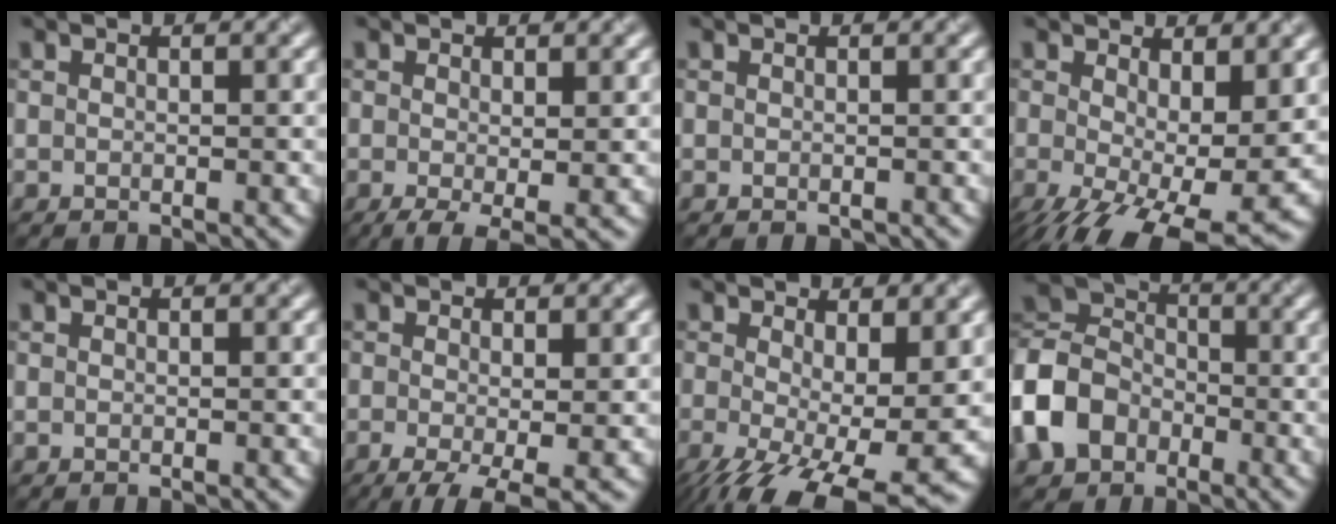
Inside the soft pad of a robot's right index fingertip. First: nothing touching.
{"total": 2.6, "force": [-0.6, 0.8, 2.4], "torque": [-0.047, -0.014, -0.010]}
{"total": 0.0}
{"total": 11.4, "force": [-2.8, 5.1, 9.8], "torque": [-0.172, -0.034, -0.030]}
{"total": 0.0}
{"total": 4.7, "force": [-1.7, 1.3, 4.2], "torque": [-0.081, -0.010, -0.031]}
{"total": 11.6, "force": [-3.9, 4.6, 9.9], "torque": [-0.177, -0.037, -0.053]}
{"total": 7.7, "force": [-2.8, 6.0, 3.9], "torque": [-0.089, 0.008, -0.079]}